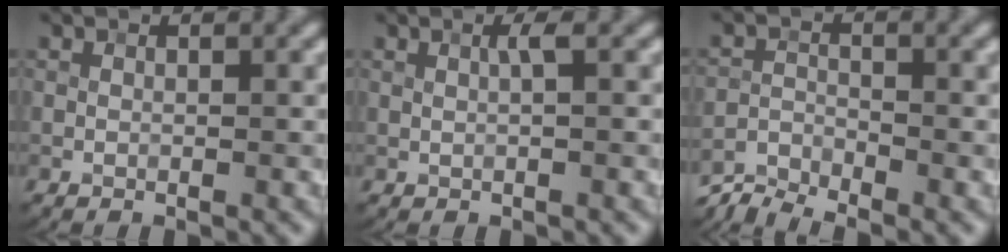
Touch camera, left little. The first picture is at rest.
{"total": 0.9, "force": [0.3, 0.0, 0.8], "torque": [-0.020, 0.003, 0.006]}
{"total": 3.7, "force": [-3.5, 0.5, 0.9], "torque": [-0.020, -0.006, -0.077]}